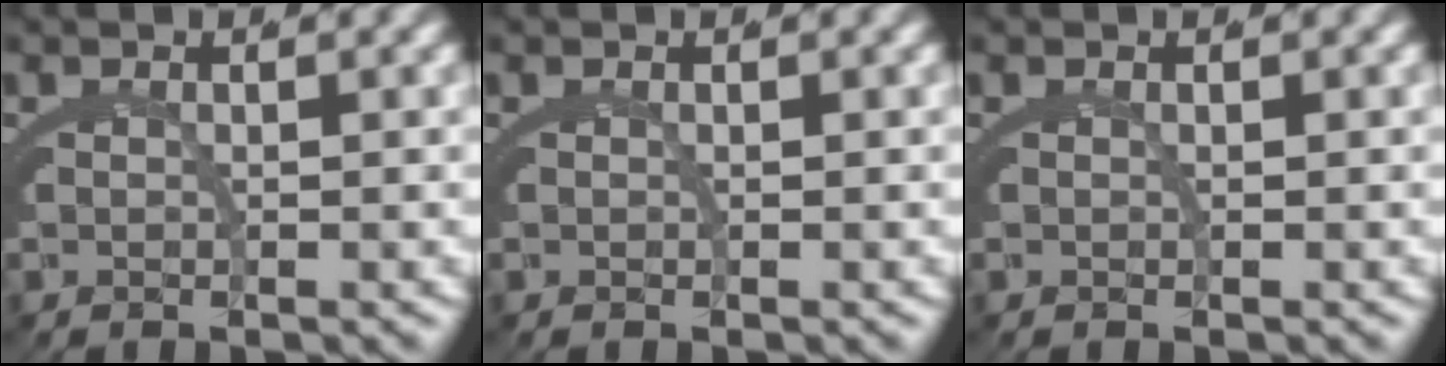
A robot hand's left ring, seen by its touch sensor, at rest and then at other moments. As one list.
[{"total": 0.0}, {"total": 0.0}]